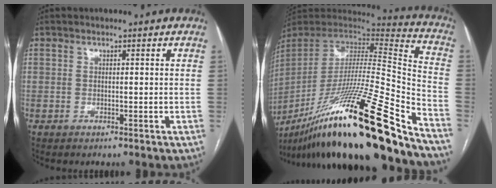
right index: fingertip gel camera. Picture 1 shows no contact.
{"total": 36.6, "force": [-25.5, 2.1, 26.2], "torque": [-0.425, -0.071, -0.419]}